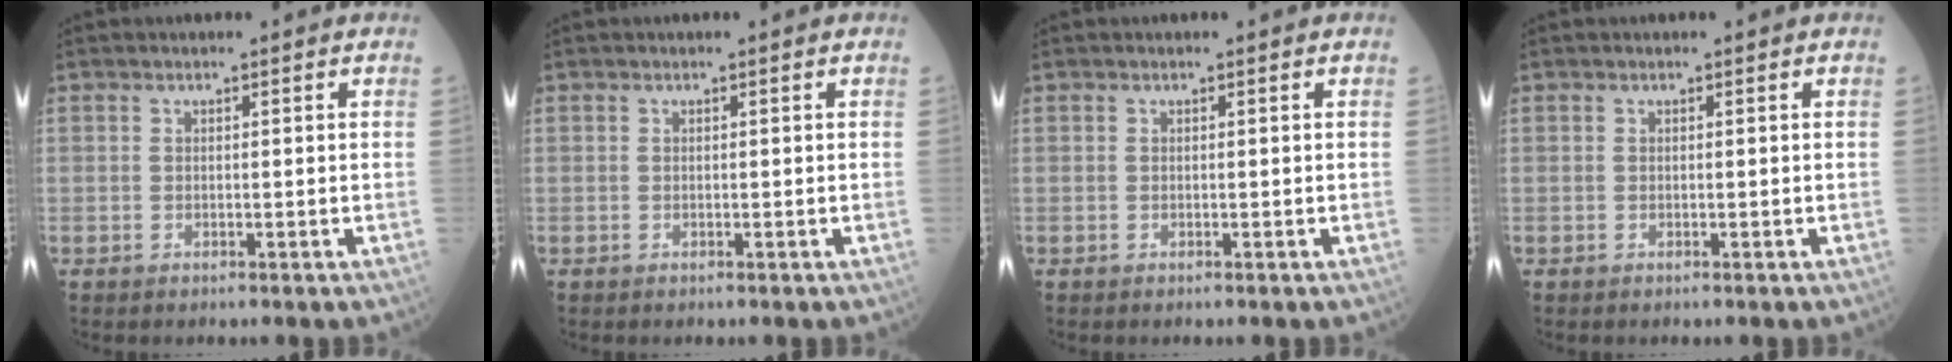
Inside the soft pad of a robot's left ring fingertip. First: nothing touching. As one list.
[{"total": 0.0}, {"total": 0.0}, {"total": 0.0}]